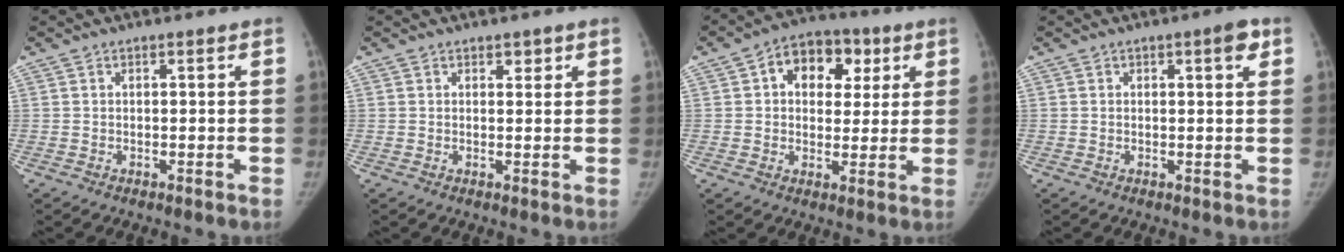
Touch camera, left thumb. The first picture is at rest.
{"total": 1.6, "force": [1.0, 1.0, 0.7], "torque": [0.005, -0.005, 0.012]}
{"total": 11.7, "force": [3.9, 8.5, 7.0], "torque": [-0.053, 0.007, 0.051]}
{"total": 2.6, "force": [1.2, 0.7, 2.2], "torque": [-0.020, -0.004, 0.010]}